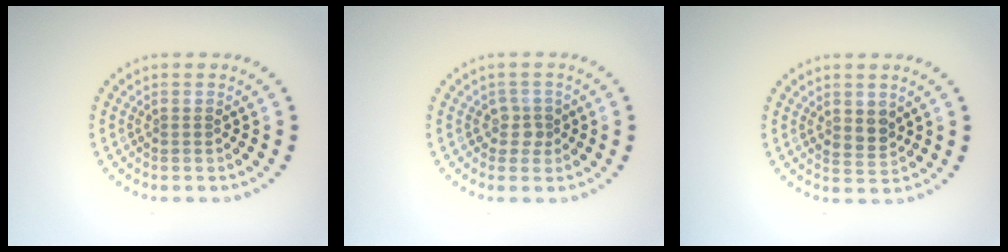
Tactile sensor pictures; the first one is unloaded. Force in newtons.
{"total": 1.7, "press": 1.4, "slide": 0.9}
{"total": 1.8, "press": 1.7, "slide": 0.6}